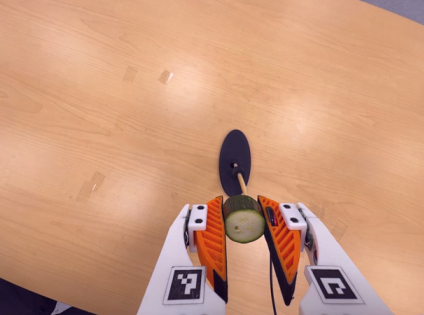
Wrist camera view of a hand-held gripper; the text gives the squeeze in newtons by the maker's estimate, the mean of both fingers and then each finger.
{"total": 10.9, "left": 10.4, "right": 11.5}